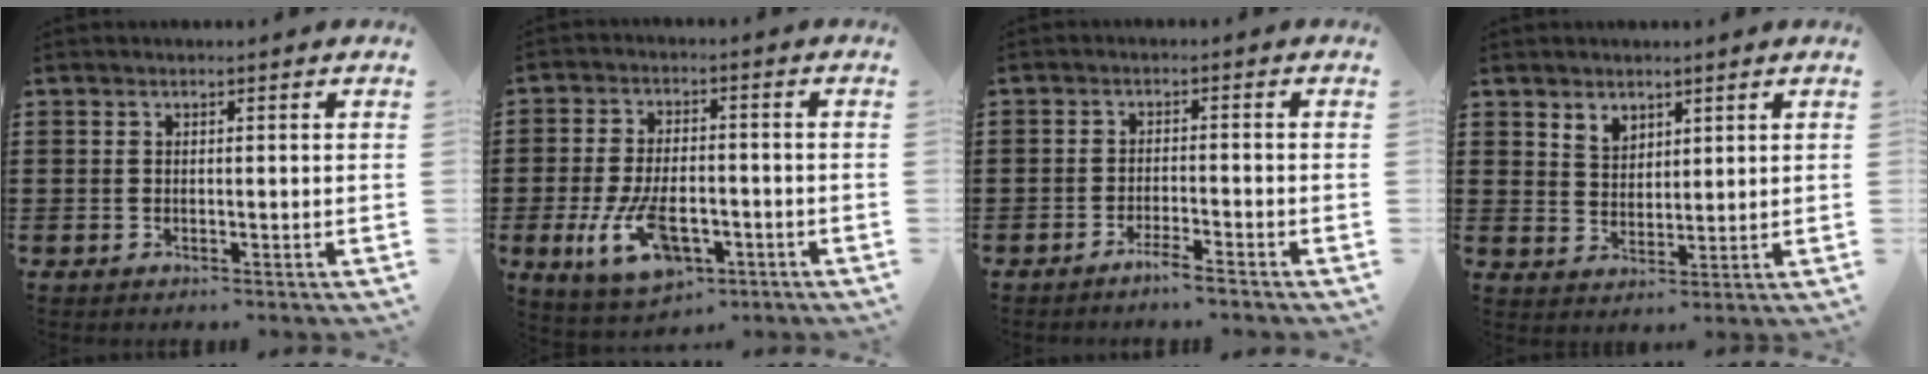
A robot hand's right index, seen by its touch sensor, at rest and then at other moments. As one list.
[{"total": 10.5, "force": [-3.8, 5.4, 8.1], "torque": [-0.167, -0.006, -0.067]}, {"total": 2.7, "force": [-2.4, -0.3, 1.1], "torque": [-0.019, 0.001, -0.045]}, {"total": 3.2, "force": [2.5, 2.0, 0.4], "torque": [-0.017, 0.005, 0.049]}]